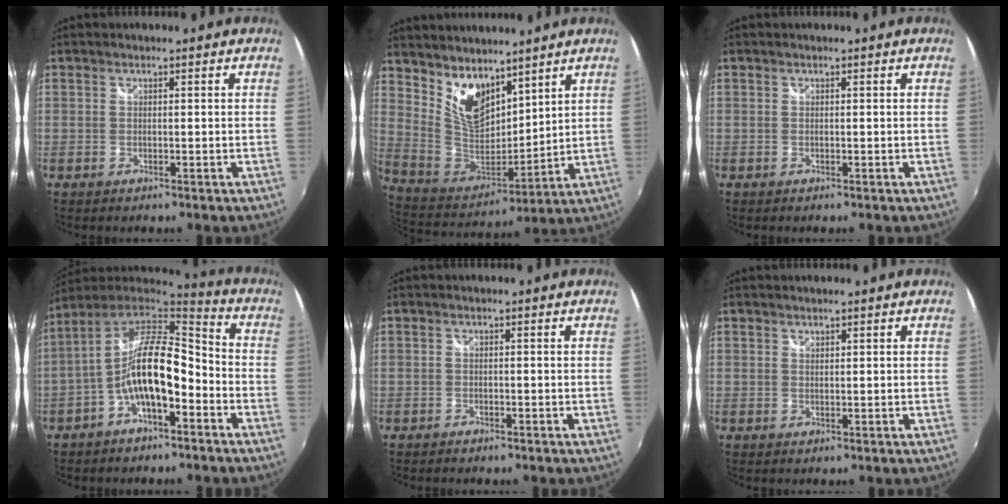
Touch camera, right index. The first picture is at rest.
{"total": 13.3, "force": [9.1, 7.0, 6.6], "torque": [-0.132, 0.000, 0.187]}
{"total": 0.0}
{"total": 14.8, "force": [-4.8, 5.8, 12.8], "torque": [-0.247, 0.015, -0.093]}
{"total": 1.2, "force": [-1.1, 0.5, 0.3], "torque": [-0.011, -0.005, -0.020]}
{"total": 0.5, "force": [0.5, 0.2, 0.0], "torque": [0.001, 0.000, 0.009]}